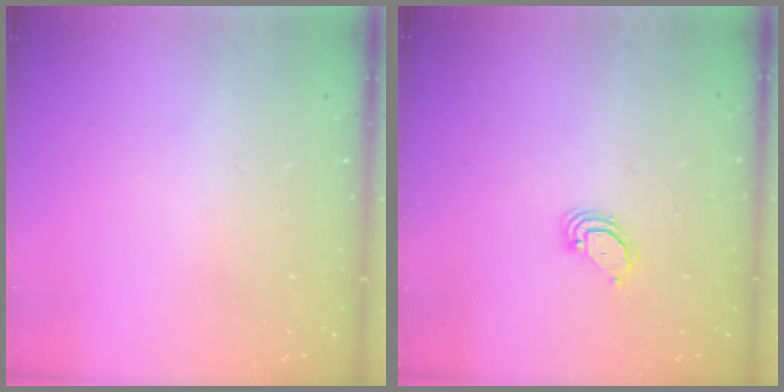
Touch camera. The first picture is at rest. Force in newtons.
{"total": 3.0, "press": 3.0, "slide": 0.2}